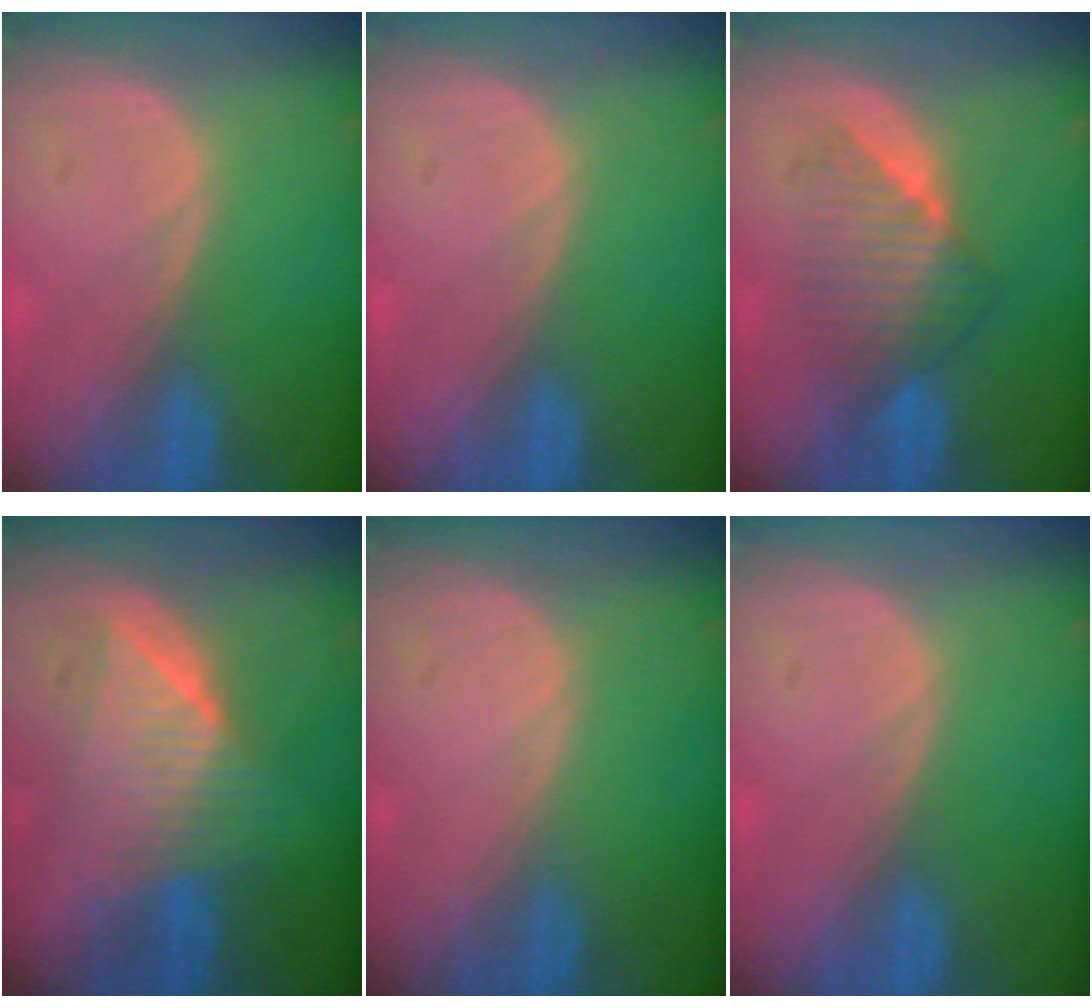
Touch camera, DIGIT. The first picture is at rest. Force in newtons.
{"total": 0.0}
{"total": 6.7, "press": 6.5, "slide": 1.6}
{"total": 7.7, "press": 7.7, "slide": 0.3}
{"total": 0.0}
{"total": 0.0}